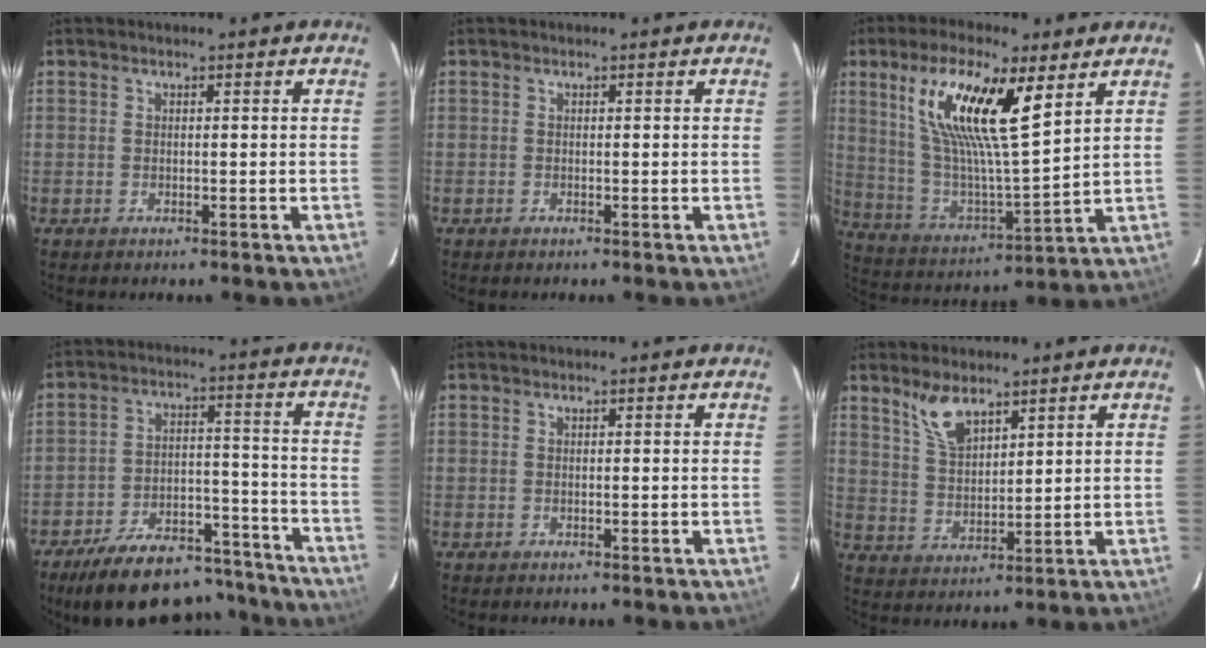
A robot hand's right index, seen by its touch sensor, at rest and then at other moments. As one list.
[{"total": 0.0}, {"total": 18.9, "force": [8.9, 4.8, 15.9], "torque": [-0.300, 0.004, 0.171]}, {"total": 21.7, "force": [-18.4, 8.0, 8.2], "torque": [-0.159, 0.034, -0.246]}, {"total": 0.0}, {"total": 7.0, "force": [5.0, 2.8, 4.0], "torque": [-0.074, 0.005, 0.104]}]